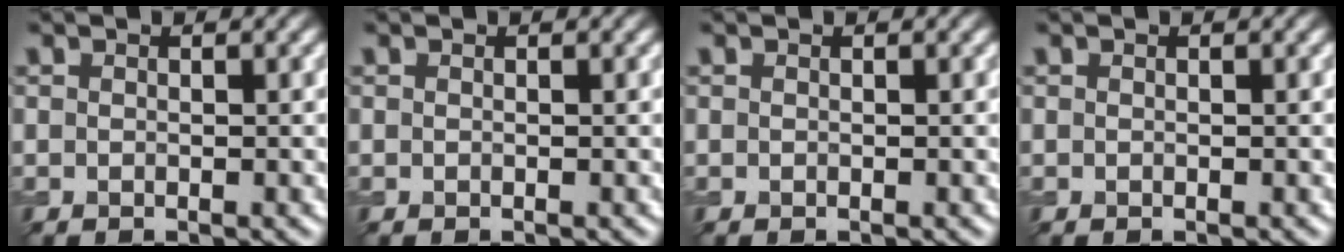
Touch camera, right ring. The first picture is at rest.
{"total": 0.0}
{"total": 0.0}
{"total": 0.0}